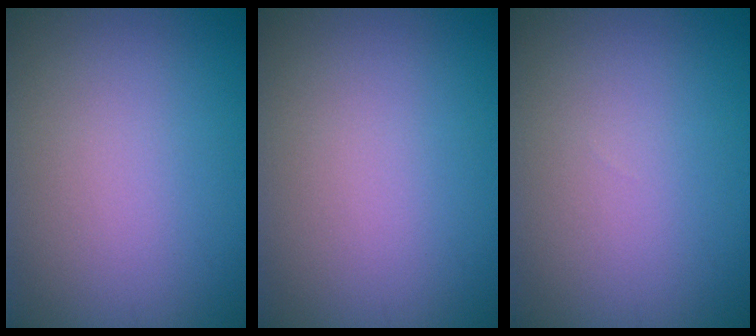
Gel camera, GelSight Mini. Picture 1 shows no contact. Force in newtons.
{"total": 0.0}
{"total": 0.0}